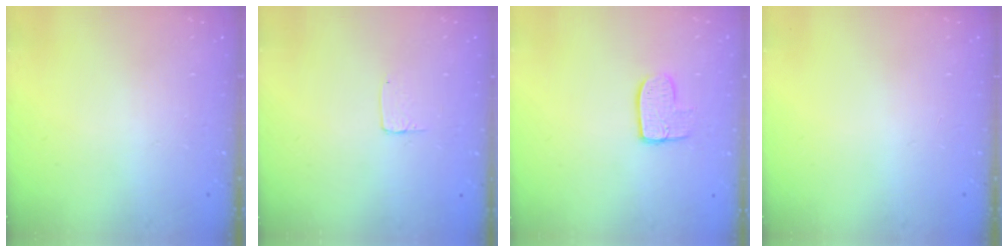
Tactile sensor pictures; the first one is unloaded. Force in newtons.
{"total": 3.7, "press": 3.6, "slide": 0.3}
{"total": 7.9, "press": 7.9, "slide": 0.5}
{"total": 0.0}